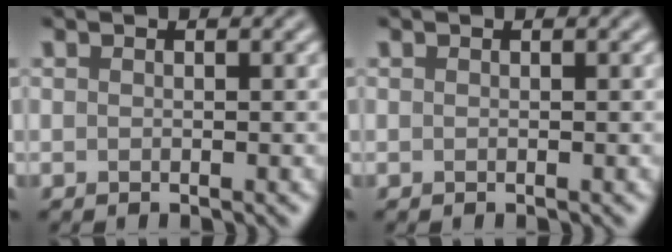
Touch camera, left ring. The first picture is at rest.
{"total": 0.0}